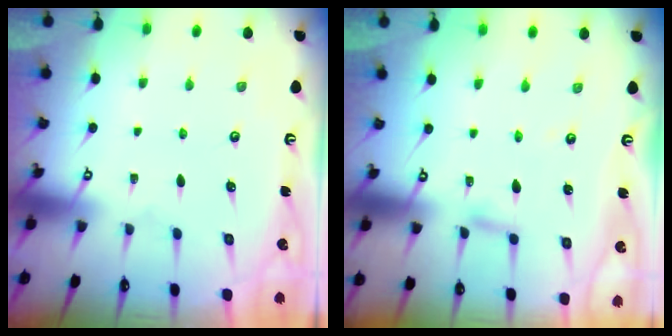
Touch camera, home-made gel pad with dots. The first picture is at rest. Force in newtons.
{"total": 2.5, "press": 2.5, "slide": 0.2}